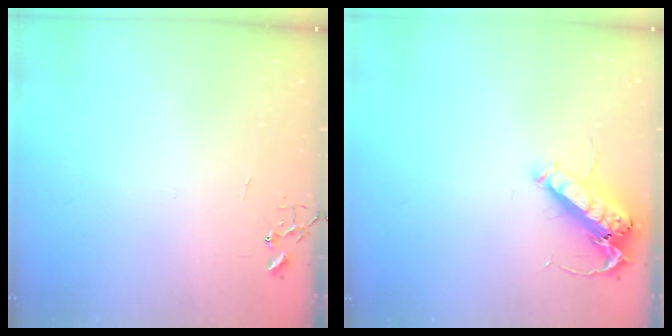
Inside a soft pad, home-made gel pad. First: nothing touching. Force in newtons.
{"total": 14.4, "press": 14.2, "slide": 2.0}